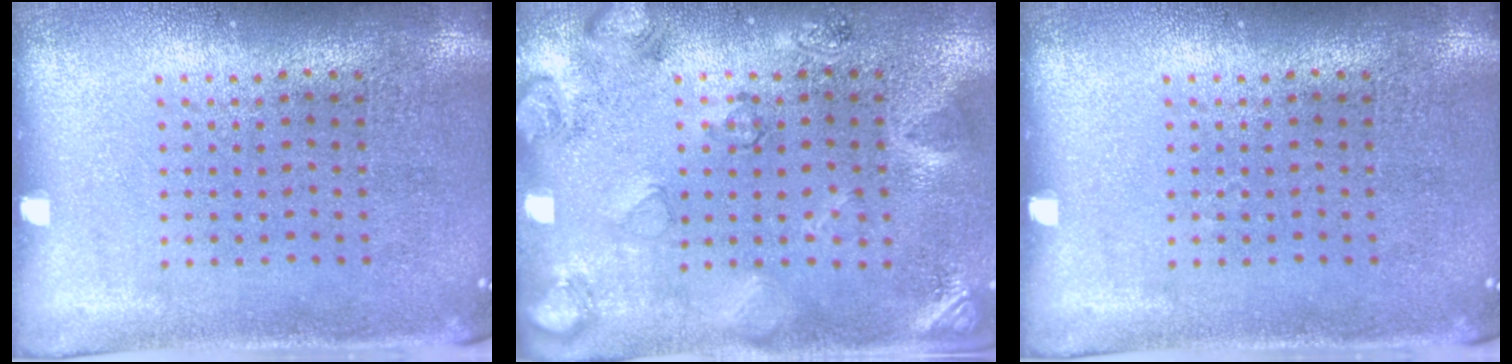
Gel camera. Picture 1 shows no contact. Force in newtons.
{"total": 2.6, "press": 1.7, "slide": 1.9}
{"total": 0.0}